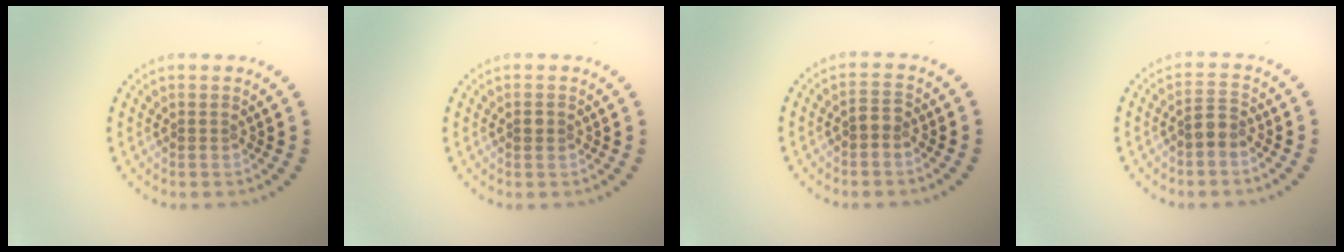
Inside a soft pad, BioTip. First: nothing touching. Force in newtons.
{"total": 1.1, "press": 1.1, "slide": 0.0}
{"total": 1.4, "press": 1.3, "slide": 0.4}
{"total": 1.9, "press": 1.7, "slide": 0.9}